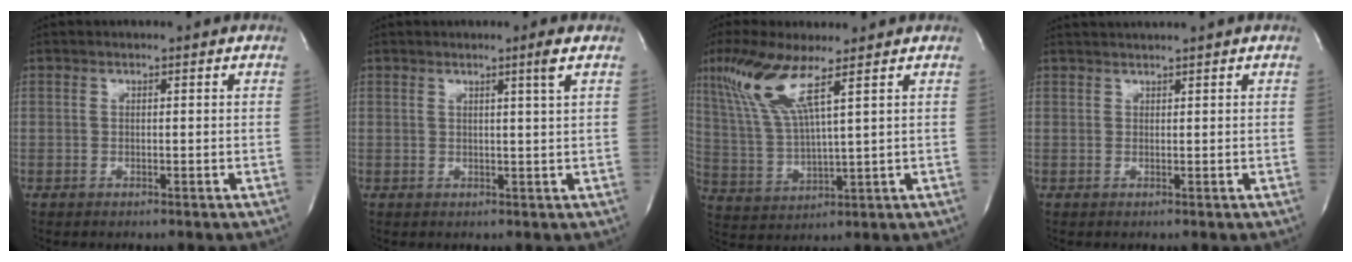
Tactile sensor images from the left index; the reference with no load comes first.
{"total": 1.9, "force": [0.8, -0.9, 1.5], "torque": [-0.036, -0.013, 0.018]}
{"total": 9.6, "force": [5.3, 0.5, 8.0], "torque": [-0.191, 0.002, 0.110]}
{"total": 2.2, "force": [1.9, -0.9, 0.5], "torque": [-0.004, 0.009, 0.042]}